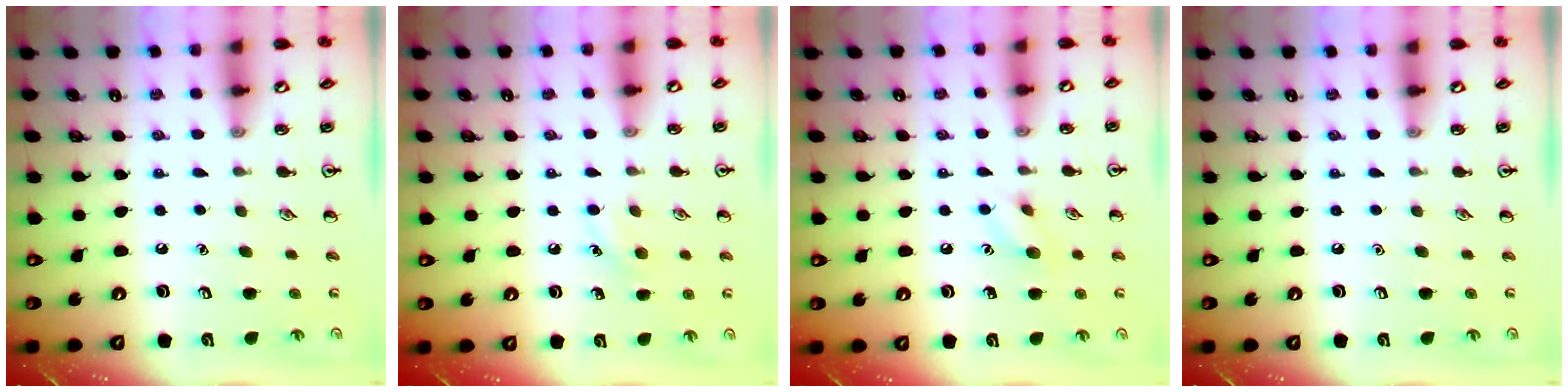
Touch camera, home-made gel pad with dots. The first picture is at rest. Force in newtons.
{"total": 6.0, "press": 5.7, "slide": 1.7}
{"total": 6.1, "press": 6.0, "slide": 1.0}
{"total": 0.0}